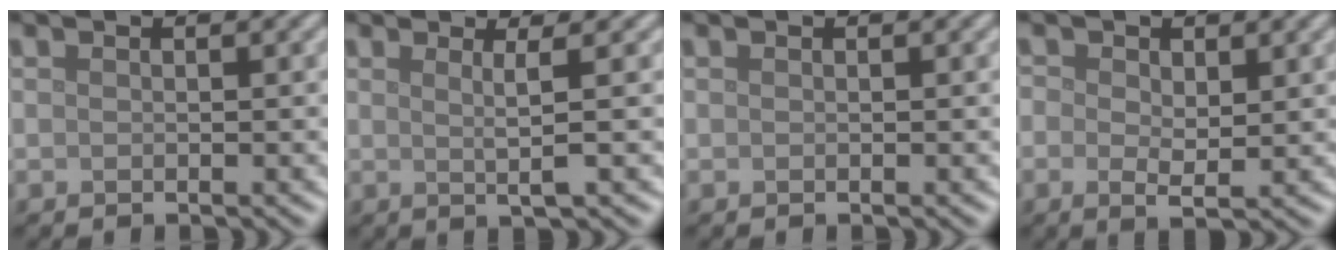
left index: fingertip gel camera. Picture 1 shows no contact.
{"total": 2.2, "force": [0.6, 0.4, 2.1], "torque": [-0.041, 0.000, 0.003]}
{"total": 0.0}
{"total": 2.2, "force": [0.5, 1.3, 1.7], "torque": [-0.034, -0.002, 0.008]}